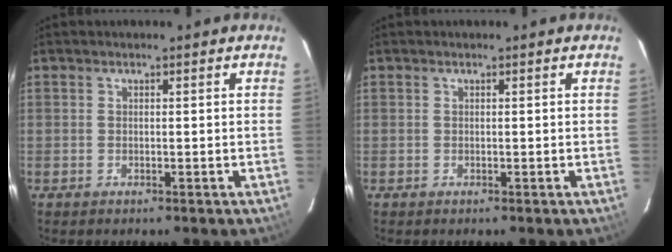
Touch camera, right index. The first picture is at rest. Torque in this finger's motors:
{"motor_torque": [0.00, 0.00, 0.00, 0.00]}